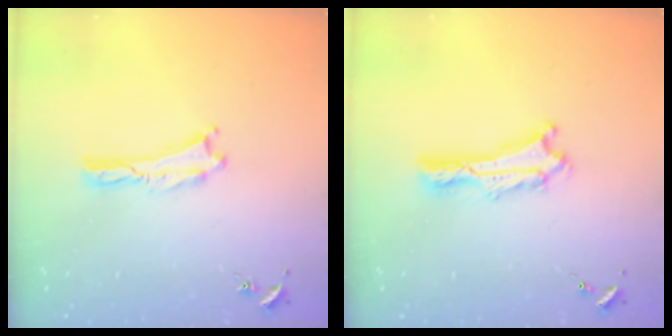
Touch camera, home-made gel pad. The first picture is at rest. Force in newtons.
{"total": 2.2, "press": 2.2, "slide": 0.3}